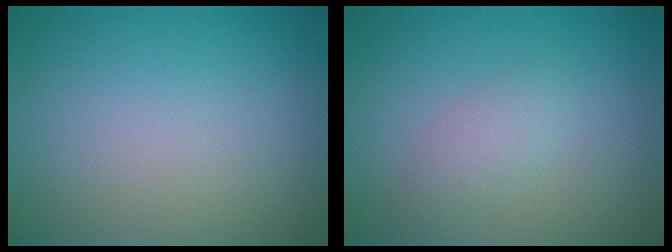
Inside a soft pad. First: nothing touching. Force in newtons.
{"total": 1.9, "press": 1.9, "slide": 0.2}